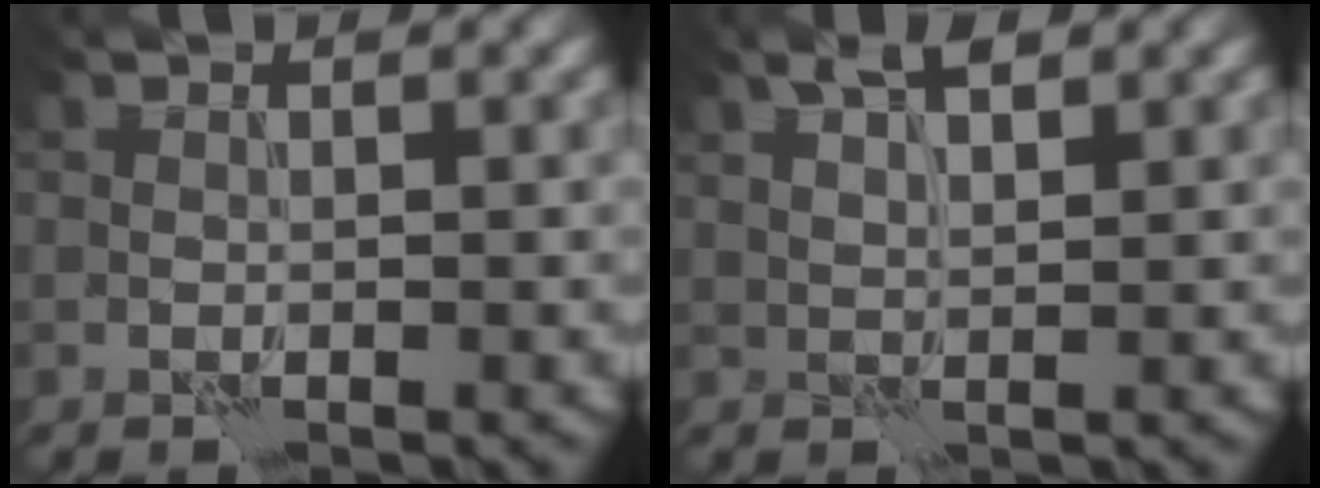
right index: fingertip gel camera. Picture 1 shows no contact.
{"total": 2.5, "force": [2.2, 0.1, 1.1], "torque": [-0.021, 0.001, 0.044]}